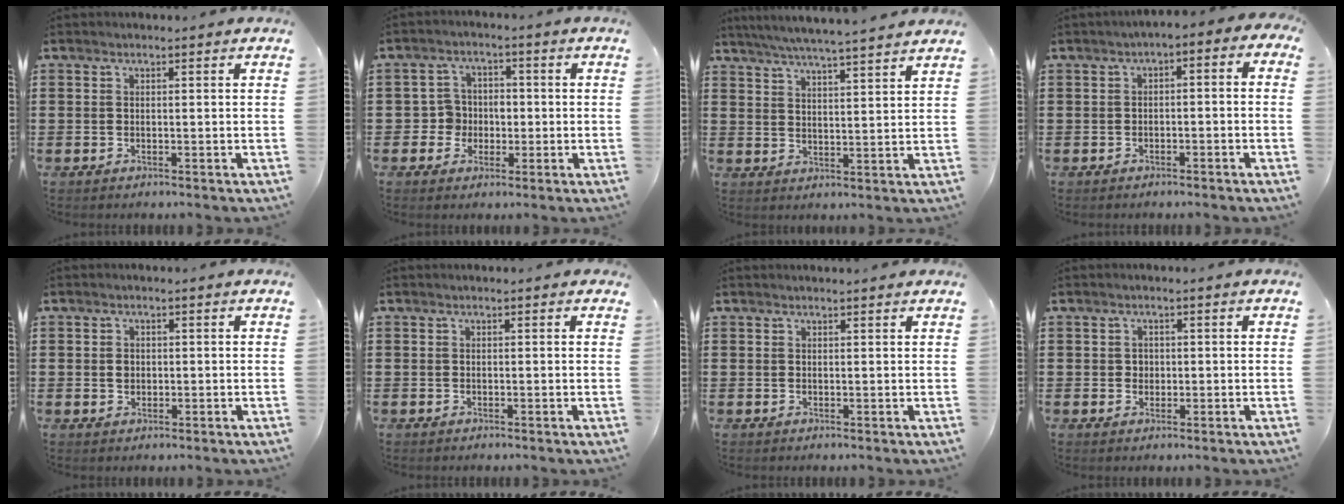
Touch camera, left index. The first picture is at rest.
{"total": 4.3, "force": [-0.7, 4.1, 1.1], "torque": [-0.037, 0.010, -0.017]}
{"total": 5.1, "force": [4.8, -0.6, 1.6], "torque": [-0.049, -0.026, 0.083]}
{"total": 2.7, "force": [-2.5, 0.7, 0.7], "torque": [-0.018, 0.004, -0.056]}
{"total": 1.5, "force": [0.2, 1.2, 0.9], "torque": [-0.019, 0.008, 0.002]}
{"total": 0.0}
{"total": 0.9, "force": [0.9, 0.0, 0.3], "torque": [-0.007, -0.001, 0.017]}
{"total": 1.4, "force": [0.2, 1.3, 0.3], "torque": [-0.011, 0.007, 0.003]}